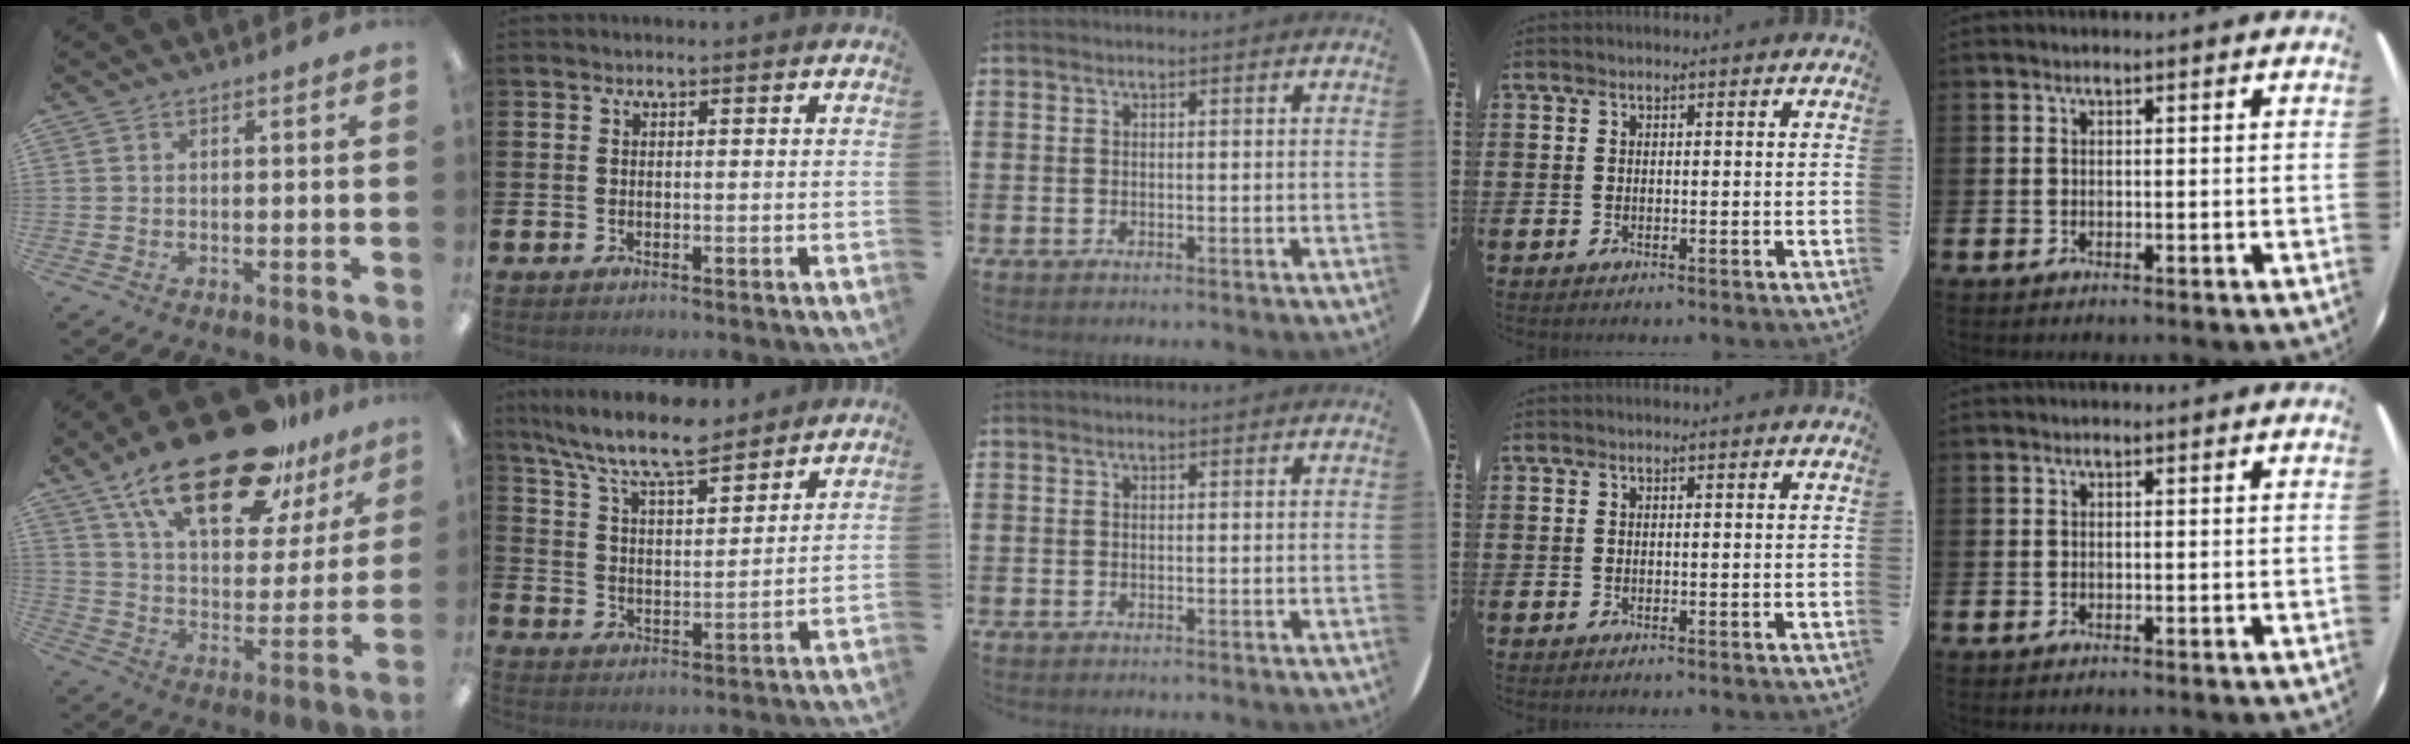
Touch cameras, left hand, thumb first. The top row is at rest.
{"thumb": {"total": 24.6, "force": [17.0, 9.7, 14.8], "torque": [-0.238, -0.098, 0.290]}, "index": {"total": 9.5, "force": [8.6, 1.7, 3.8], "torque": [-0.099, -0.048, 0.151]}}